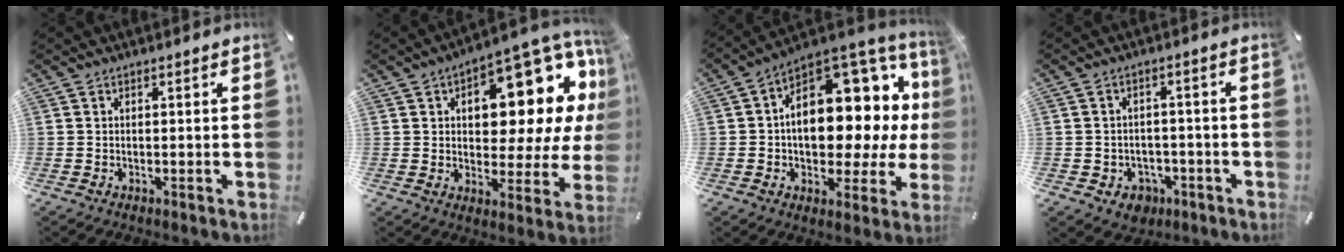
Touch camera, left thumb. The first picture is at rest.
{"total": 16.6, "force": [7.7, 8.5, 12.0], "torque": [-0.135, -0.080, 0.116]}
{"total": 17.8, "force": [4.1, 11.3, 13.1], "torque": [-0.155, -0.062, 0.068]}
{"total": 5.0, "force": [-2.3, 4.2, 1.6], "torque": [-0.024, 0.015, -0.042]}